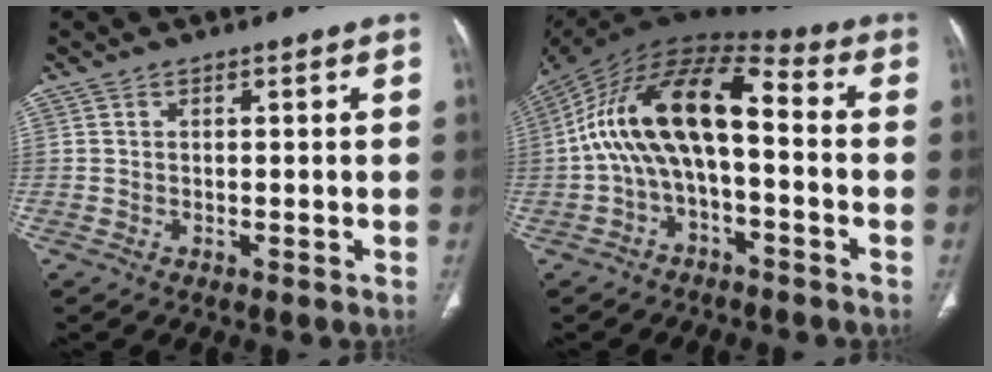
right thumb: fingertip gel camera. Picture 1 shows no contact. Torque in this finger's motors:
{"motor_torque": [2.50, 2.50, 1.65, -1.13, 0.55]}